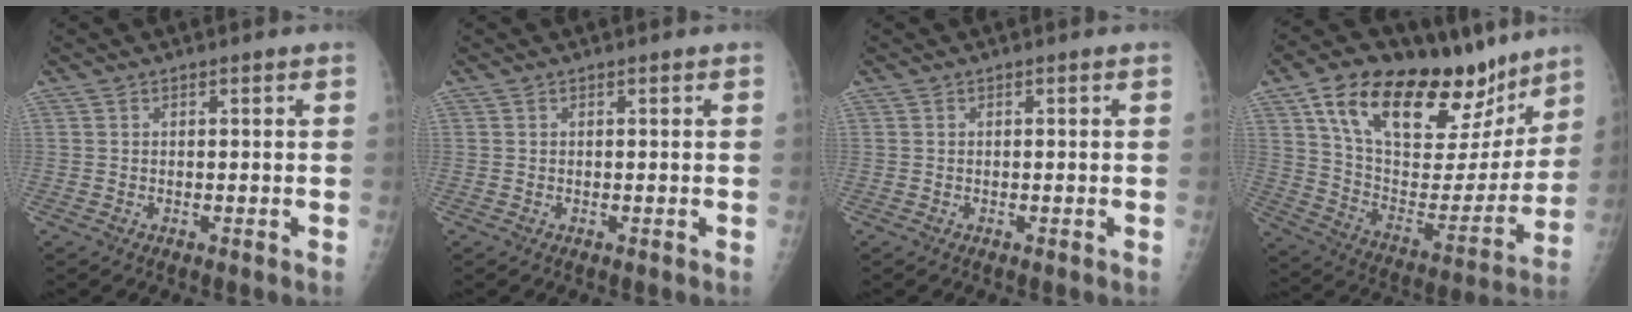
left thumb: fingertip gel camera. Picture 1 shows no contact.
{"total": 0.0}
{"total": 0.0}
{"total": 30.9, "force": [18.7, 14.2, 20.0], "torque": [-0.277, -0.032, 0.304]}